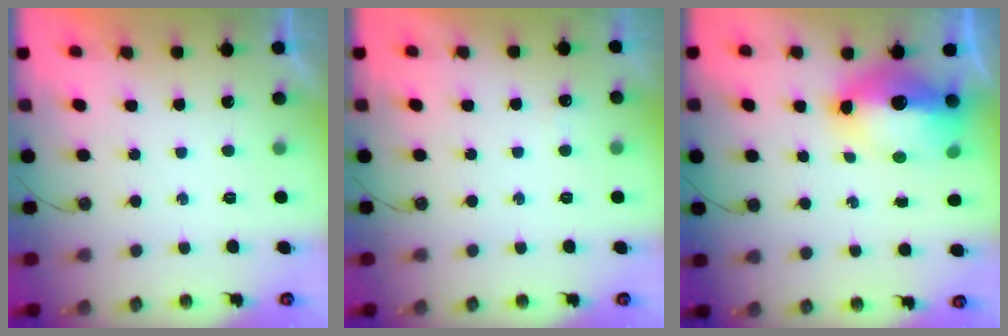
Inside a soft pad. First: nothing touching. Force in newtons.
{"total": 3.3, "press": 3.2, "slide": 0.7}
{"total": 16.2, "press": 15.9, "slide": 3.2}